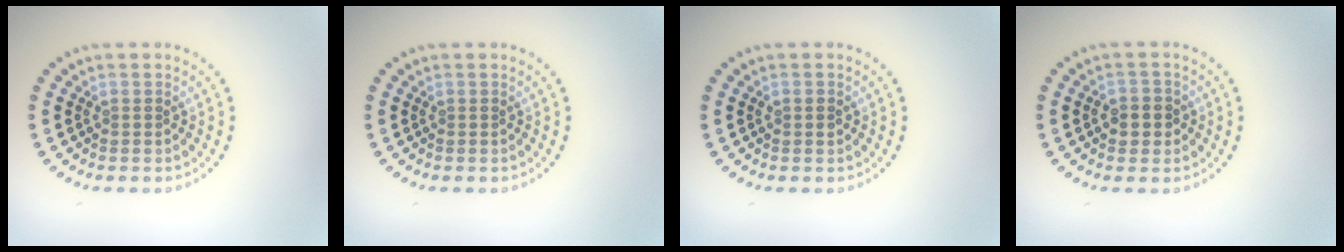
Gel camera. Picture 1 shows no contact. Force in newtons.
{"total": 0.0}
{"total": 0.9, "press": 0.9, "slide": 0.1}
{"total": 2.3, "press": 2.1, "slide": 0.8}